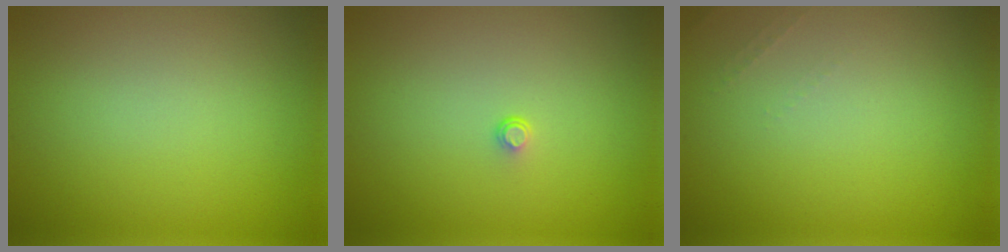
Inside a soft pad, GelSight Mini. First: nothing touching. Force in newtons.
{"total": 0.5, "press": 0.3, "slide": 0.5}
{"total": 0.6, "press": 0.6, "slide": 0.2}